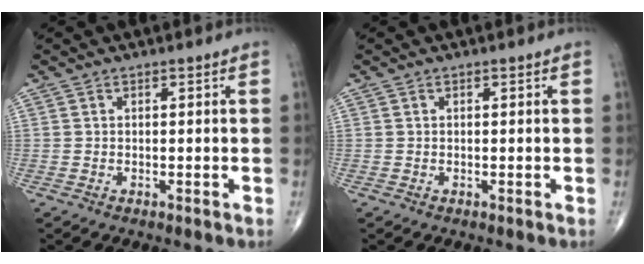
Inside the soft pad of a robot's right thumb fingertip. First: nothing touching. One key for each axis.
{"total": 0.0}